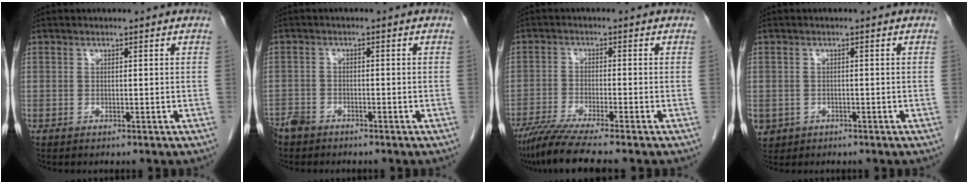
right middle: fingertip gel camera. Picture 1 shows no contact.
{"total": 2.9, "force": [-2.5, 1.2, 0.7], "torque": [-0.014, 0.001, -0.047]}
{"total": 8.3, "force": [-6.8, -0.9, 4.7], "torque": [-0.073, -0.026, -0.115]}
{"total": 3.7, "force": [-1.7, 3.2, 0.6], "torque": [-0.012, 0.003, -0.023]}